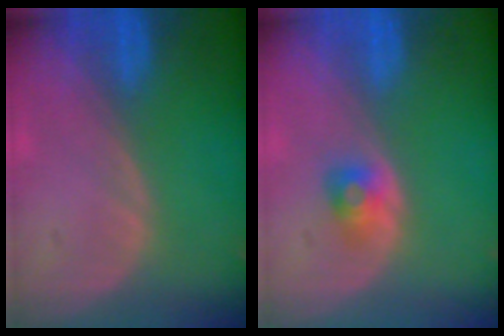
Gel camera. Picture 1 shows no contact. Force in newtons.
{"total": 2.6, "press": 2.4, "slide": 1.0}